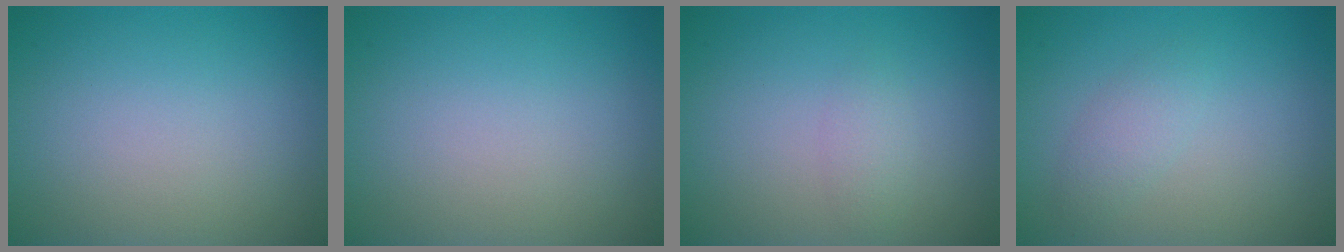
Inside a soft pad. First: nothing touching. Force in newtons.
{"total": 0.0}
{"total": 1.2, "press": 1.2, "slide": 0.0}
{"total": 1.6, "press": 1.6, "slide": 0.1}